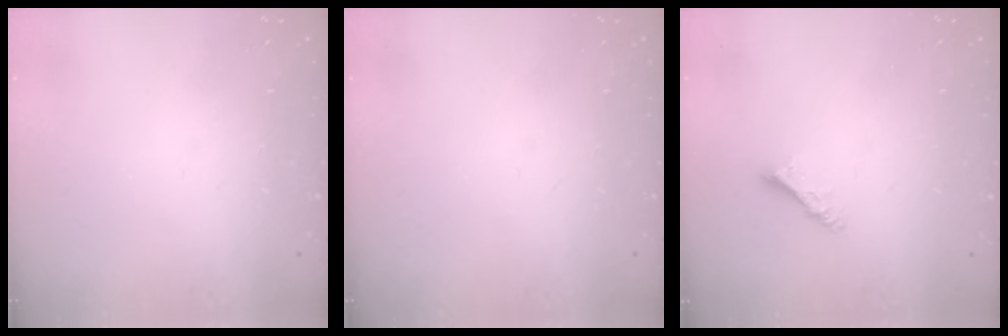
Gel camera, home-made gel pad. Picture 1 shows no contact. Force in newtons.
{"total": 0.0}
{"total": 4.2, "press": 4.1, "slide": 0.5}